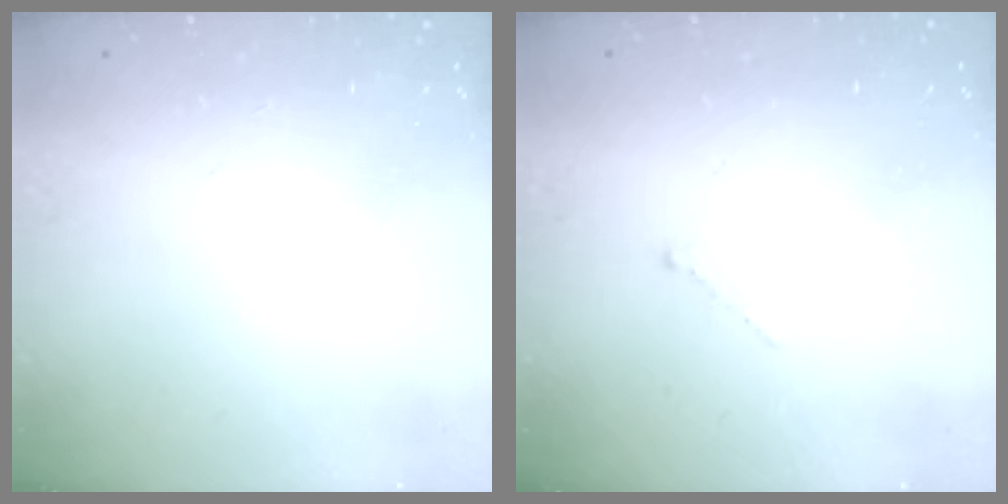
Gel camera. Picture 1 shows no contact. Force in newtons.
{"total": 0.0}